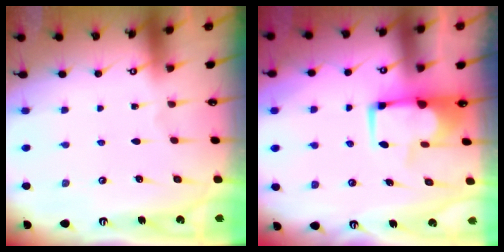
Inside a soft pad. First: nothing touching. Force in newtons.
{"total": 1.7, "press": 1.4, "slide": 0.8}